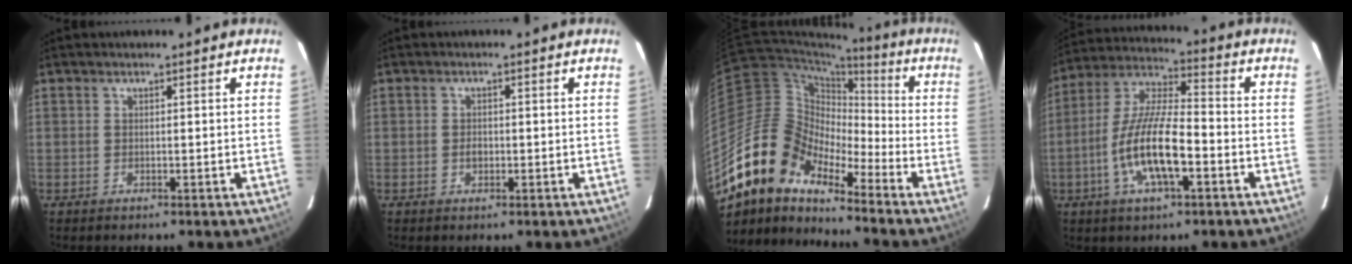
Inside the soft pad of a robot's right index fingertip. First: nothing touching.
{"total": 1.3, "force": [-0.3, 1.1, 0.7], "torque": [-0.011, 0.003, -0.004]}
{"total": 16.6, "force": [-13.1, 7.1, 7.2], "torque": [-0.126, 0.004, -0.259]}
{"total": 13.9, "force": [-4.8, 4.0, 12.4], "torque": [-0.254, -0.003, -0.091]}